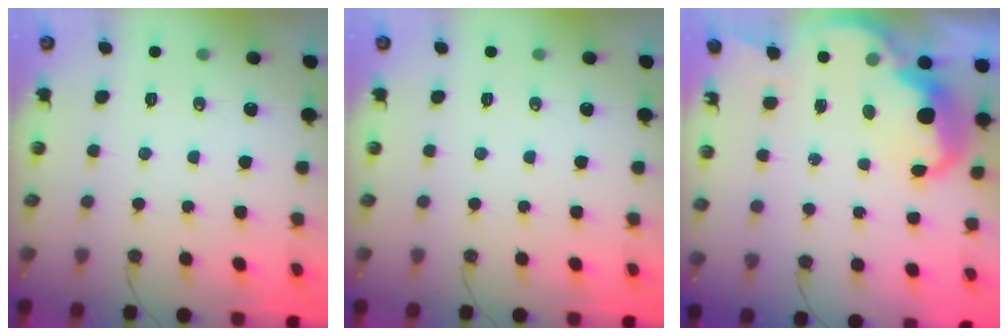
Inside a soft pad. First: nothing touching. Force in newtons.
{"total": 0.0}
{"total": 5.7, "press": 5.7, "slide": 0.2}